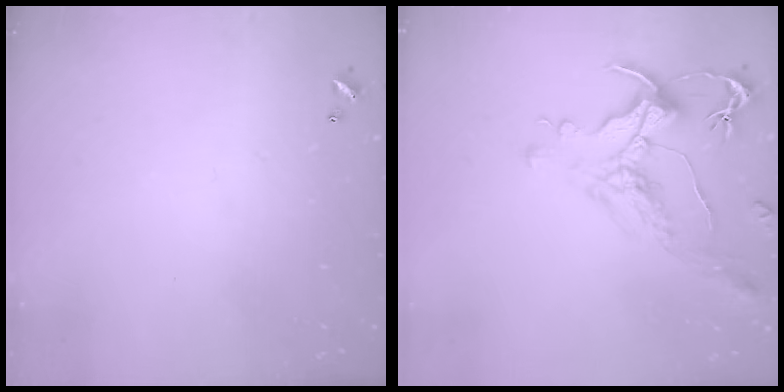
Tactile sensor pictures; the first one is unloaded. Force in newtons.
{"total": 1.7, "press": 1.1, "slide": 1.3}